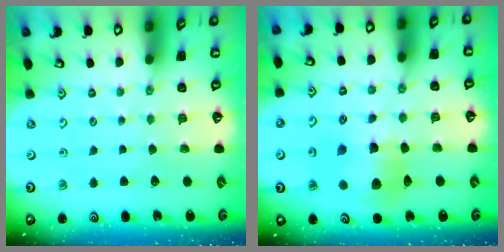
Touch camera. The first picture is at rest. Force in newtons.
{"total": 11.4, "press": 11.3, "slide": 1.4}